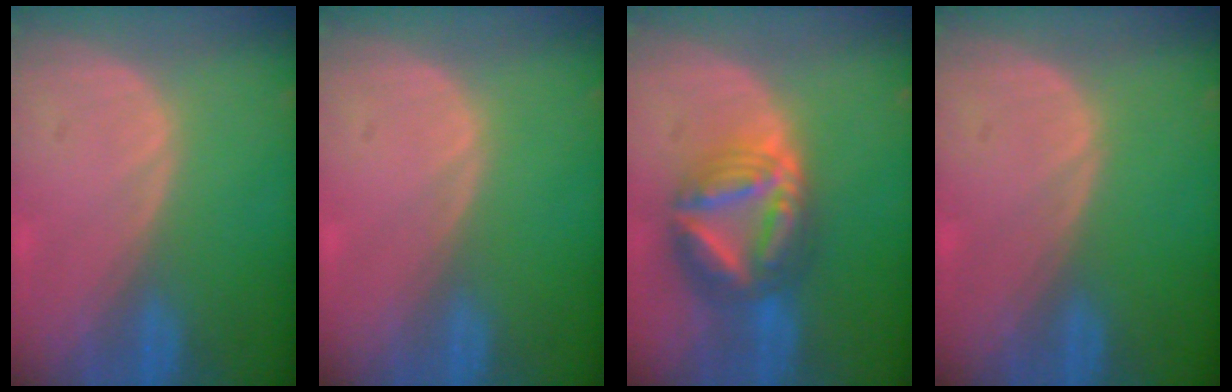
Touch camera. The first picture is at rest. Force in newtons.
{"total": 0.0}
{"total": 9.1, "press": 9.1, "slide": 0.9}
{"total": 0.0}